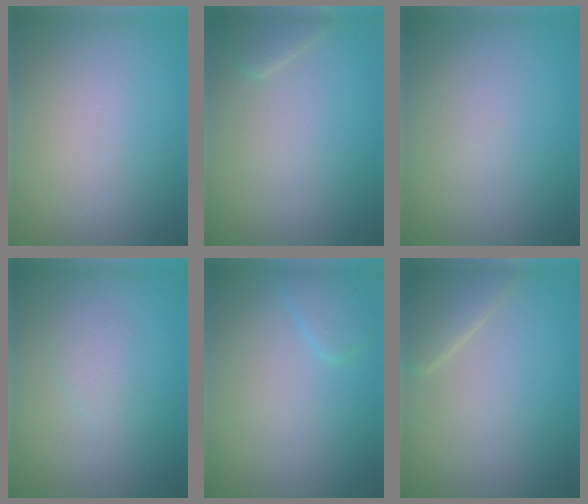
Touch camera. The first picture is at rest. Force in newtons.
{"total": 0.9, "press": 0.9, "slide": 0.1}
{"total": 0.0}
{"total": 1.4, "press": 1.4, "slide": 0.0}
{"total": 1.6, "press": 1.6, "slide": 0.1}
{"total": 2.7, "press": 2.6, "slide": 0.2}